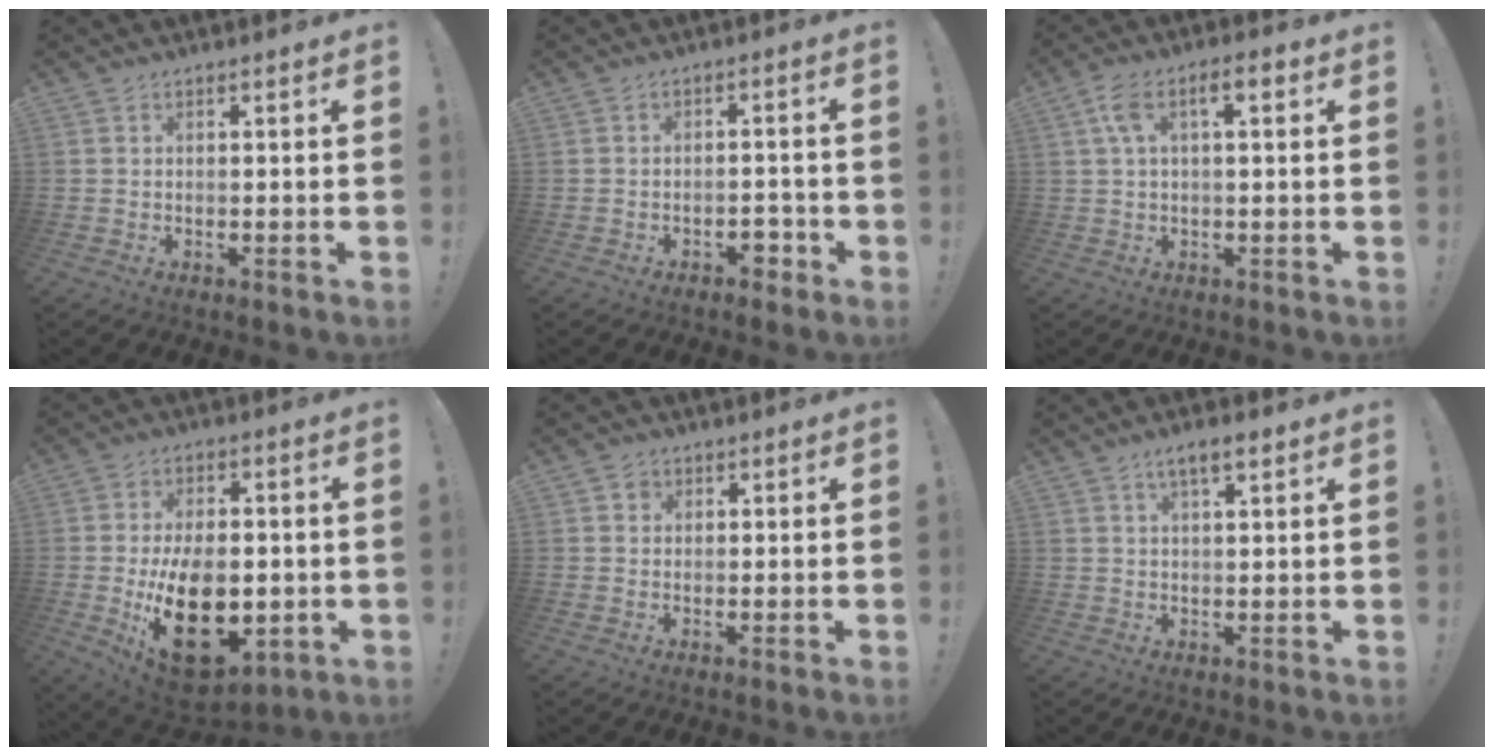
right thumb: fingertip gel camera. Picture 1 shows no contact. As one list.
[{"total": 4.0, "force": [-2.3, 2.3, 2.3], "torque": [-0.030, 0.012, -0.040]}, {"total": 7.6, "force": [2.0, 2.8, 6.8], "torque": [-0.112, 0.007, 0.032]}, {"total": 22.1, "force": [-4.0, 13.7, 16.8], "torque": [-0.274, 0.001, -0.045]}, {"total": 1.9, "force": [0.9, 1.7, 0.2], "torque": [-0.002, 0.002, 0.014]}, {"total": 4.9, "force": [2.8, 1.2, 3.9], "torque": [-0.060, -0.011, 0.045]}]